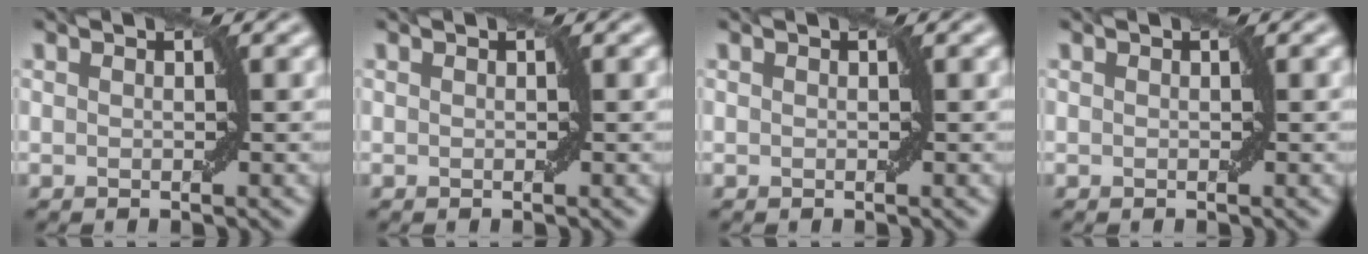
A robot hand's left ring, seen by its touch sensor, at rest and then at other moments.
{"total": 0.0}
{"total": 0.0}
{"total": 0.0}